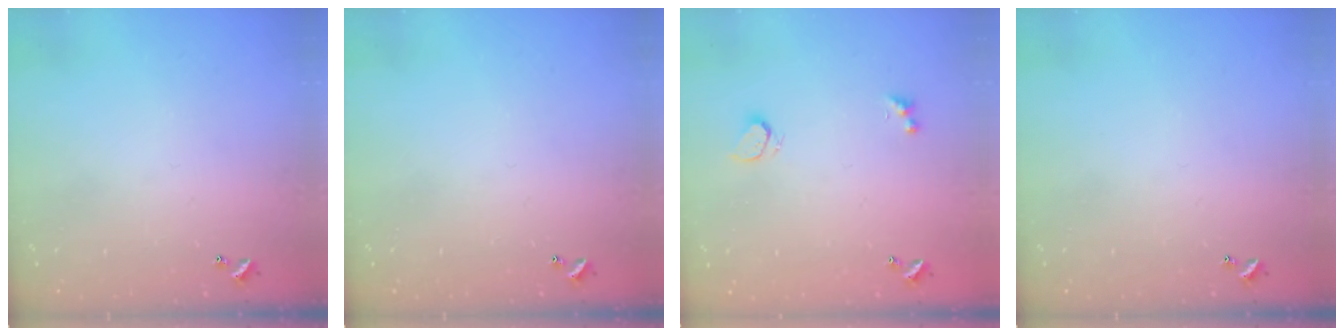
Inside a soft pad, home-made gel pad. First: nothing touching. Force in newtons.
{"total": 0.0}
{"total": 1.4, "press": 0.7, "slide": 1.2}
{"total": 0.0}